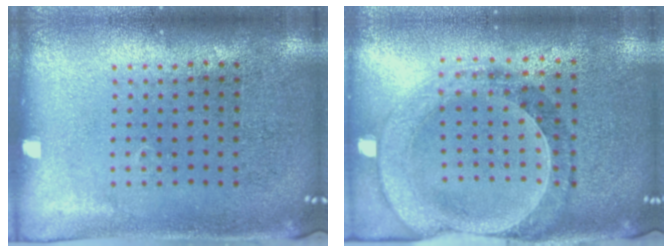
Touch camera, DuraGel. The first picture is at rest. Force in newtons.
{"total": 0.9, "press": 0.9, "slide": 0.2}